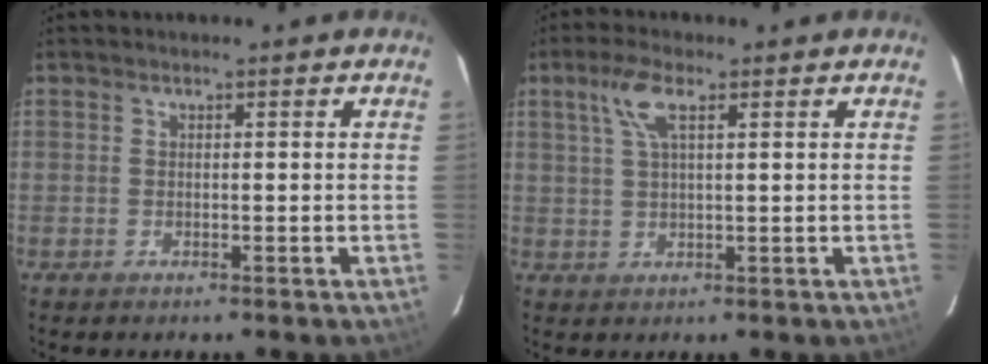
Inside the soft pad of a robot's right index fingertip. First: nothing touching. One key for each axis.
{"total": 5.1, "fx": 2.3, "fy": 1.6, "fz": 4.3, "tx": -0.088, "ty": 0.010, "tz": 0.047}